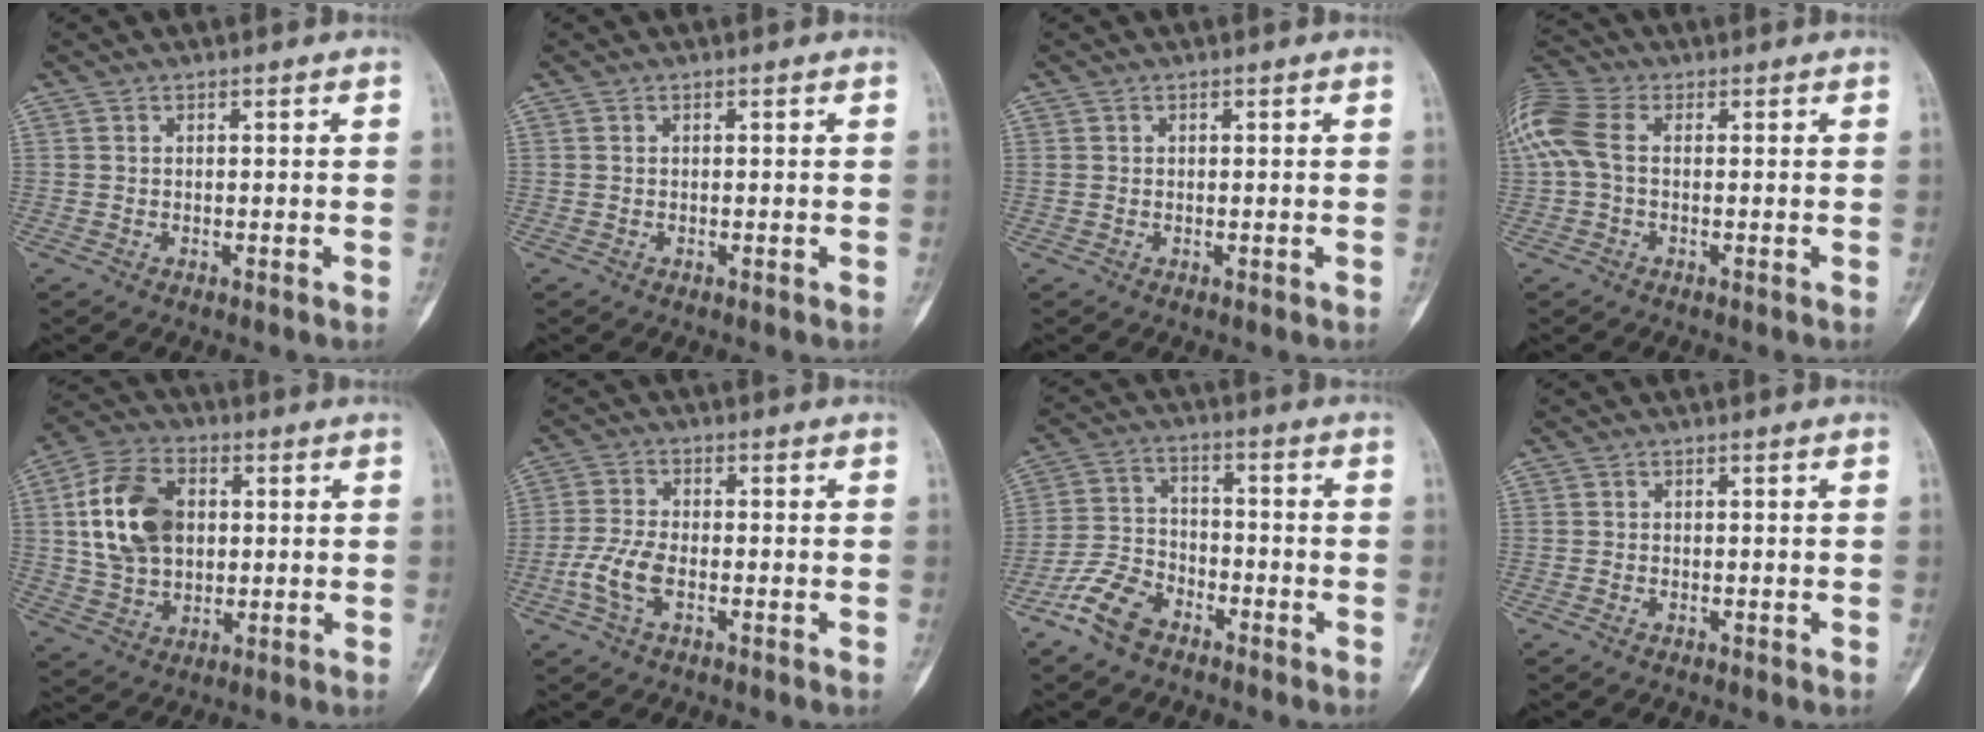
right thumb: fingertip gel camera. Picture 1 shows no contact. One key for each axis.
{"total": 0.0}
{"total": 0.7, "fx": 0.0, "fy": 0.5, "fz": 0.5, "tx": -0.015, "ty": 0.006, "tz": 0.006}
{"total": 10.2, "fx": 0.9, "fy": 6.3, "fz": 8.0, "tx": -0.202, "ty": 0.026, "tz": 0.011}
{"total": 14.7, "fx": 2.2, "fy": 10.1, "fz": 10.4, "tx": -0.176, "ty": 0.008, "tz": 0.039}
{"total": 6.1, "fx": -2.2, "fy": 2.9, "fz": 4.9, "tx": -0.118, "ty": 0.014, "tz": -0.044}
{"total": 9.1, "fx": -6.1, "fy": 5.2, "fz": 4.4, "tx": -0.086, "ty": 0.033, "tz": -0.125}
{"total": 0.6, "fx": -0.4, "fy": 0.4, "fz": 0.2, "tx": -0.007, "ty": 0.001, "tz": -0.009}